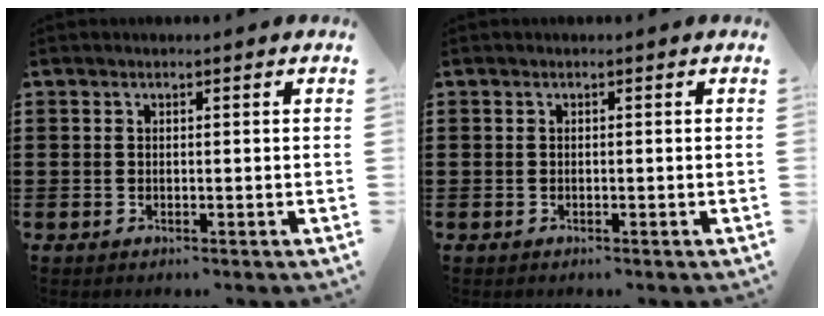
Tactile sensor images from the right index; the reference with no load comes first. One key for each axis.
{"total": 0.0}